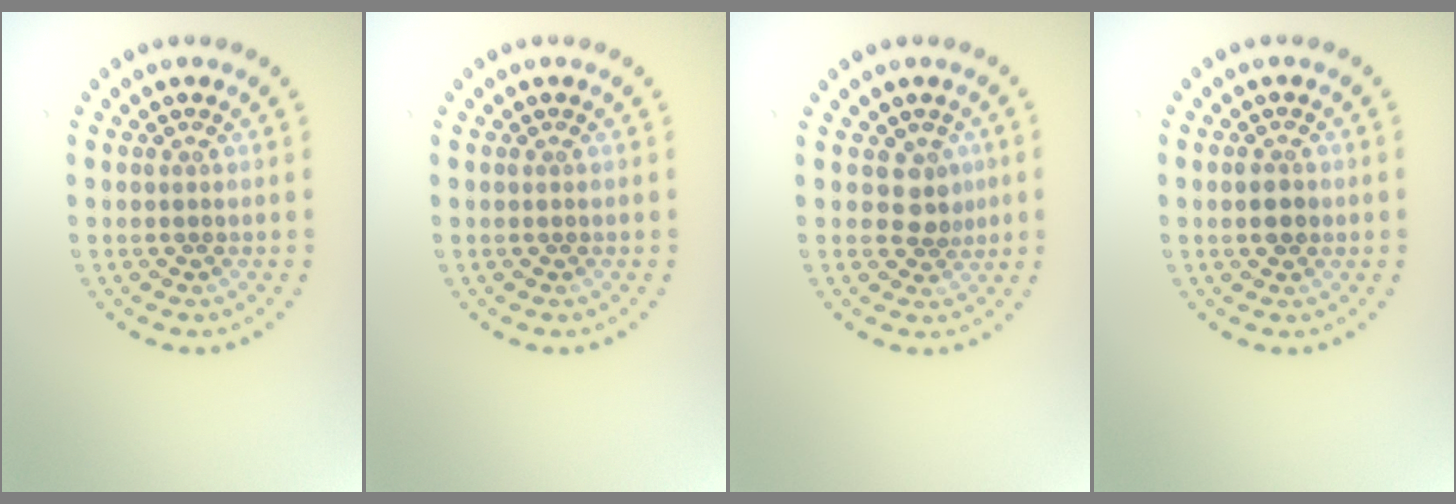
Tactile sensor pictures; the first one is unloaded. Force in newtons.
{"total": 0.0}
{"total": 2.2, "press": 1.6, "slide": 1.4}
{"total": 1.9, "press": 1.9, "slide": 0.1}